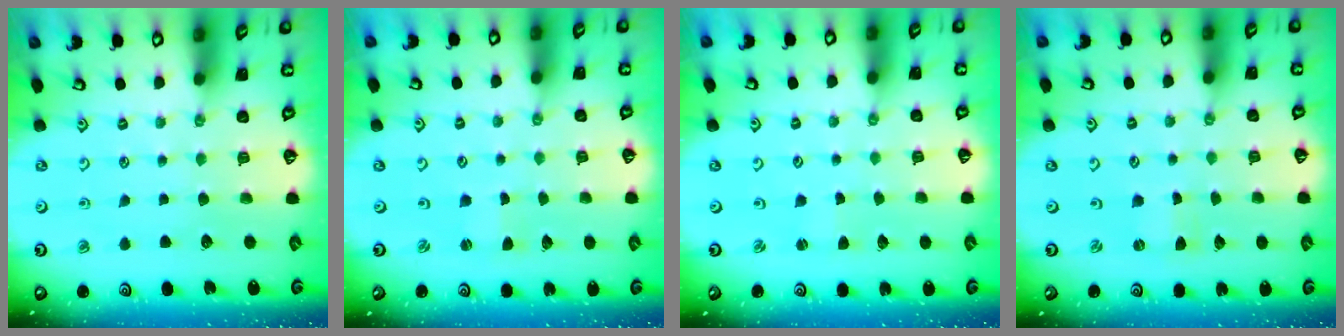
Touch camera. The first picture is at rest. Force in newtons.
{"total": 0.0}
{"total": 0.9, "press": 0.8, "slide": 0.1}
{"total": 0.0}